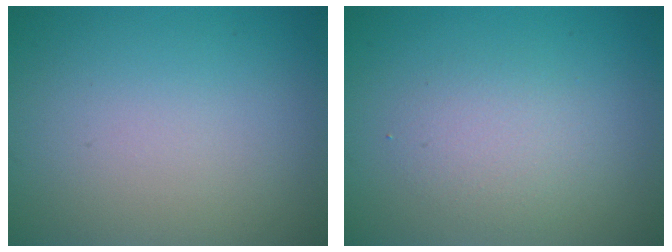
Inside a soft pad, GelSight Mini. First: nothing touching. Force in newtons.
{"total": 2.2, "press": 2.2, "slide": 0.2}